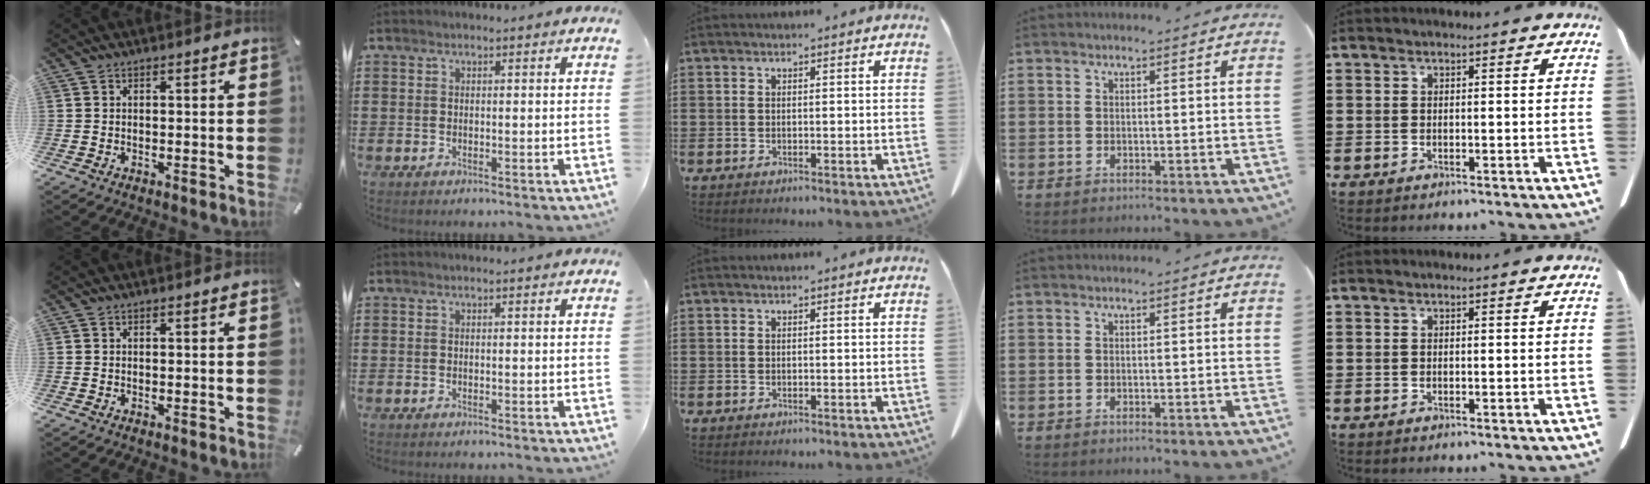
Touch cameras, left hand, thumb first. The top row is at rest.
{}